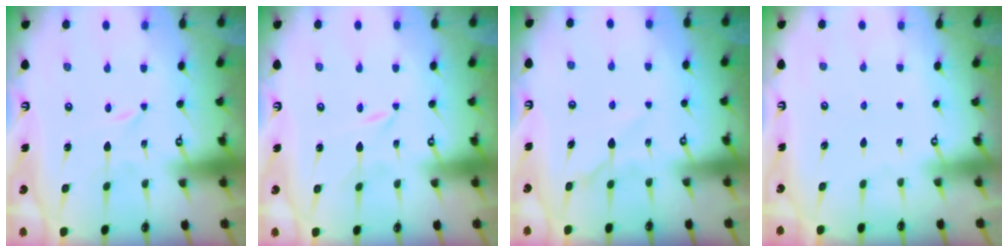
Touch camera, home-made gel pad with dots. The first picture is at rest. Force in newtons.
{"total": 0.0}
{"total": 6.1, "press": 6.1, "slide": 0.6}
{"total": 0.0}